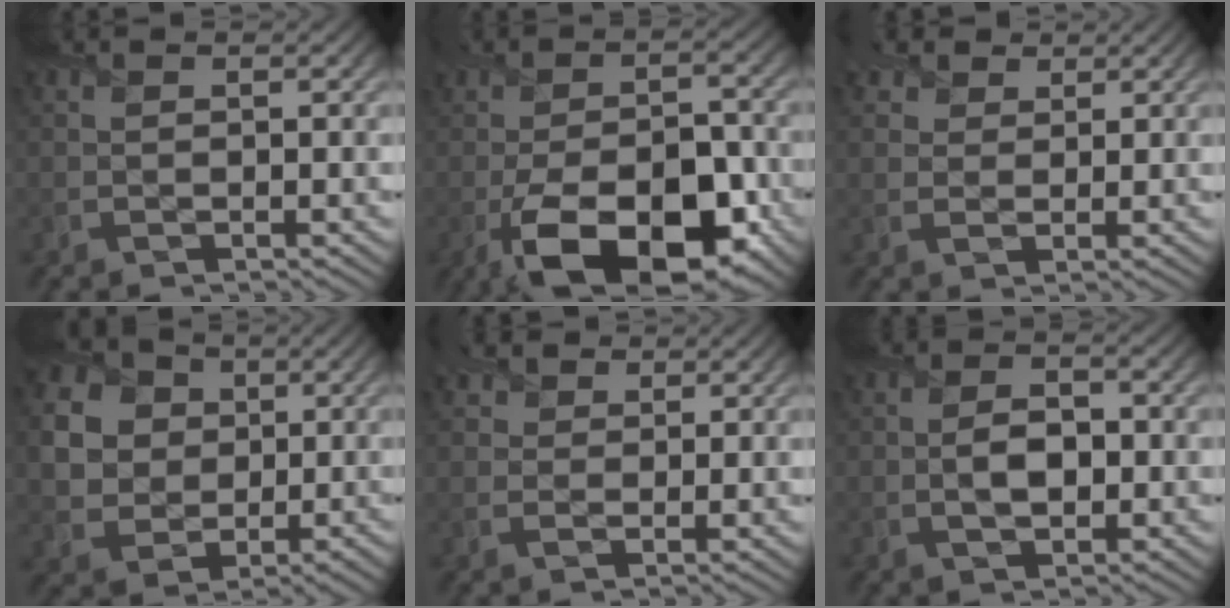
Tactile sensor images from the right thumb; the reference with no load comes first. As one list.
[{"total": 14.4, "force": [-7.0, 6.8, 10.5], "torque": [-0.173, -0.012, -0.113]}, {"total": 3.6, "force": [2.3, 2.5, 1.3], "torque": [-0.038, -0.004, 0.046]}, {"total": 10.0, "force": [1.4, 8.8, 4.6], "torque": [-0.152, 0.005, 0.020]}, {"total": 2.6, "force": [1.5, 1.9, 1.0], "torque": [-0.026, 0.001, 0.025]}, {"total": 3.8, "force": [-0.4, 2.2, 3.1], "torque": [-0.056, 0.002, -0.010]}]